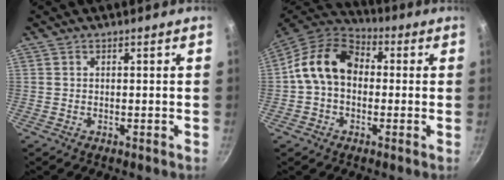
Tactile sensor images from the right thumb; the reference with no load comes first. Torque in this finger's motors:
{"motor_torque": [1.50, 1.80, 1.12, -0.75, 0.09]}